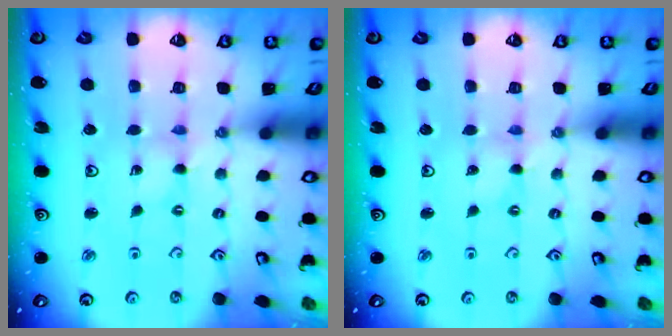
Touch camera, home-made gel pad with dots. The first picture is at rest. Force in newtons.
{"total": 0.0}